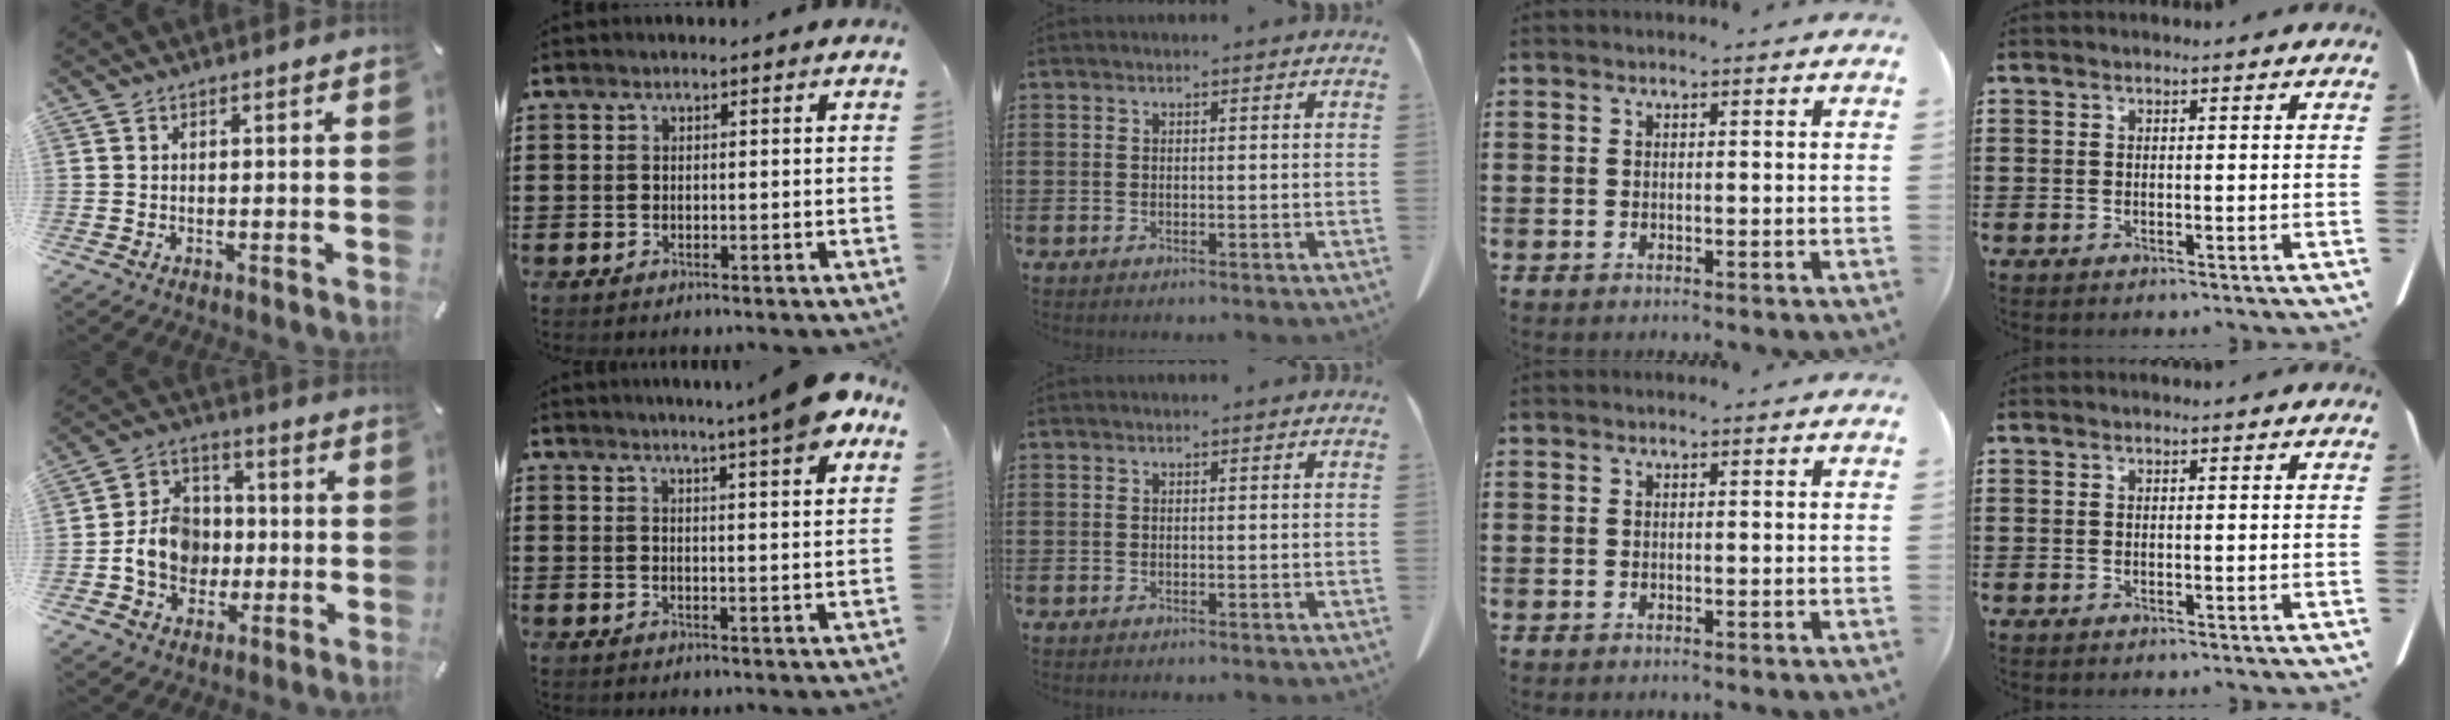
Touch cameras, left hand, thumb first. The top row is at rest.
{"thumb": {"total": 10.5, "force": [-1.9, 9.1, 5.0], "torque": [-0.100, 0.023, -0.032]}, "index": {"total": 7.1, "force": [5.7, -0.2, 4.2], "torque": [-0.073, -0.020, 0.095]}}